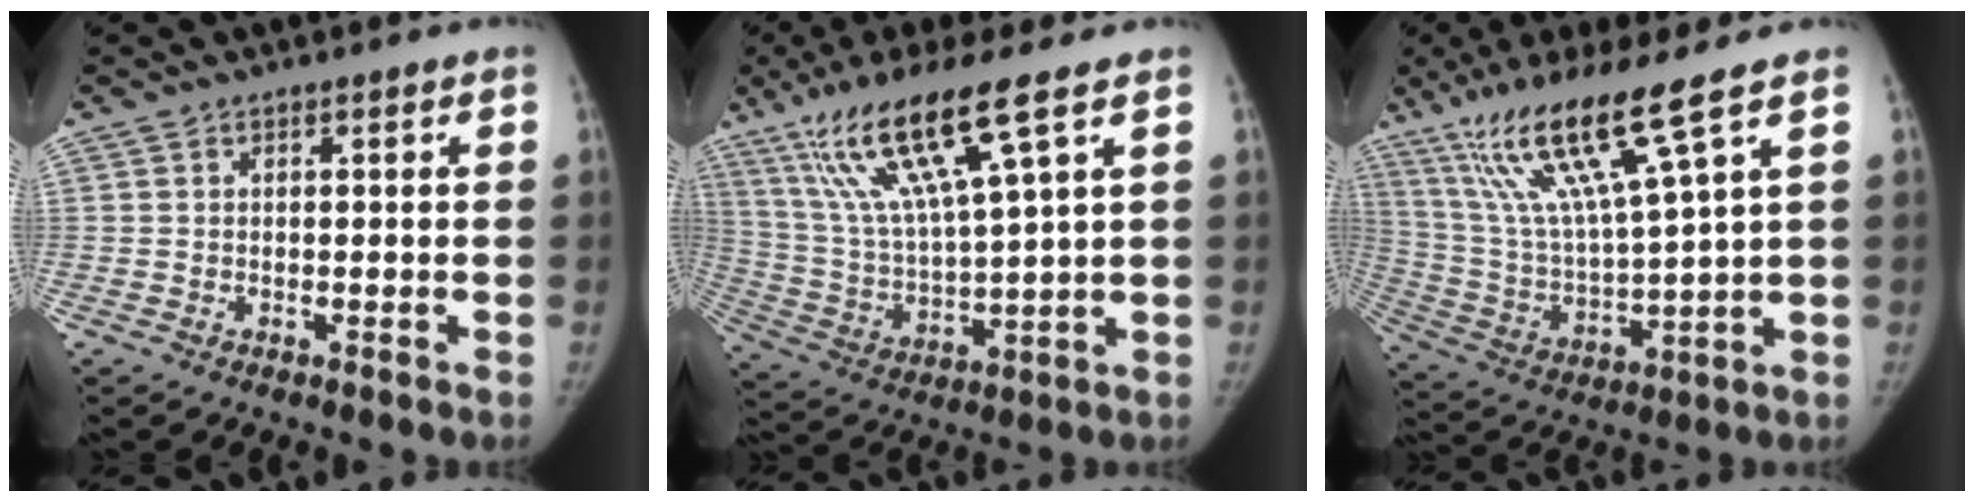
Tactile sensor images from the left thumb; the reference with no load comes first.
{"total": 17.1, "force": [9.6, 1.6, 14.0], "torque": [-0.283, -0.035, 0.189]}
{"total": 17.7, "force": [10.5, 0.5, 14.2], "torque": [-0.274, -0.047, 0.203]}